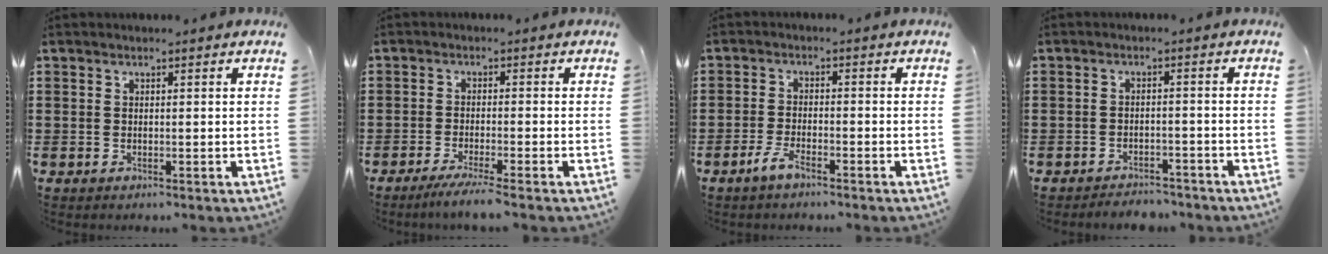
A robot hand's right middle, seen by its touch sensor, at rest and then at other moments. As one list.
[{"total": 2.8, "force": [-2.3, -0.3, 1.6], "torque": [-0.033, -0.006, -0.045]}, {"total": 3.3, "force": [-2.3, 0.8, 2.3], "torque": [-0.051, 0.002, -0.048]}, {"total": 2.6, "force": [-2.6, 0.5, 0.0], "torque": [-0.007, 0.002, -0.056]}]